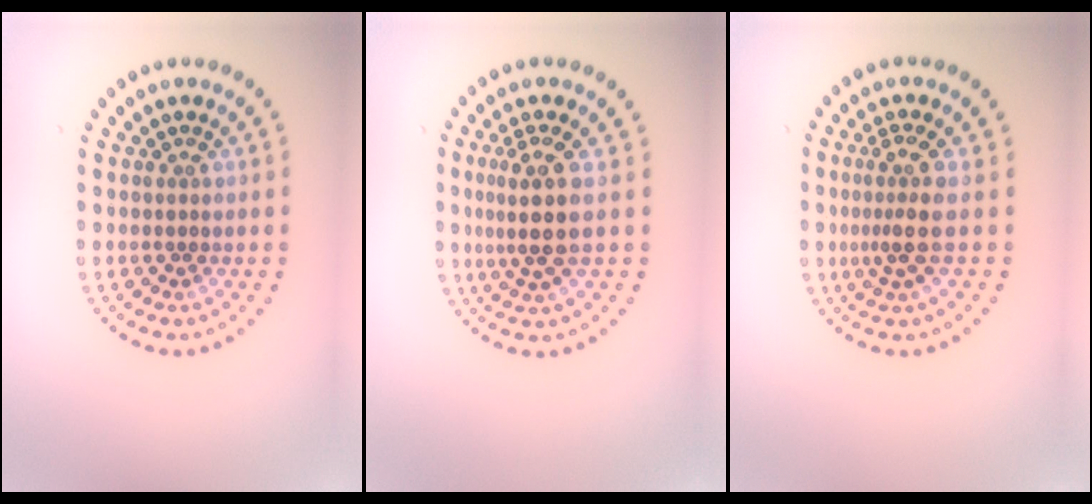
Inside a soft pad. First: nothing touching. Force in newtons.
{"total": 3.5, "press": 2.9, "slide": 2.1}
{"total": 2.8, "press": 2.0, "slide": 1.9}